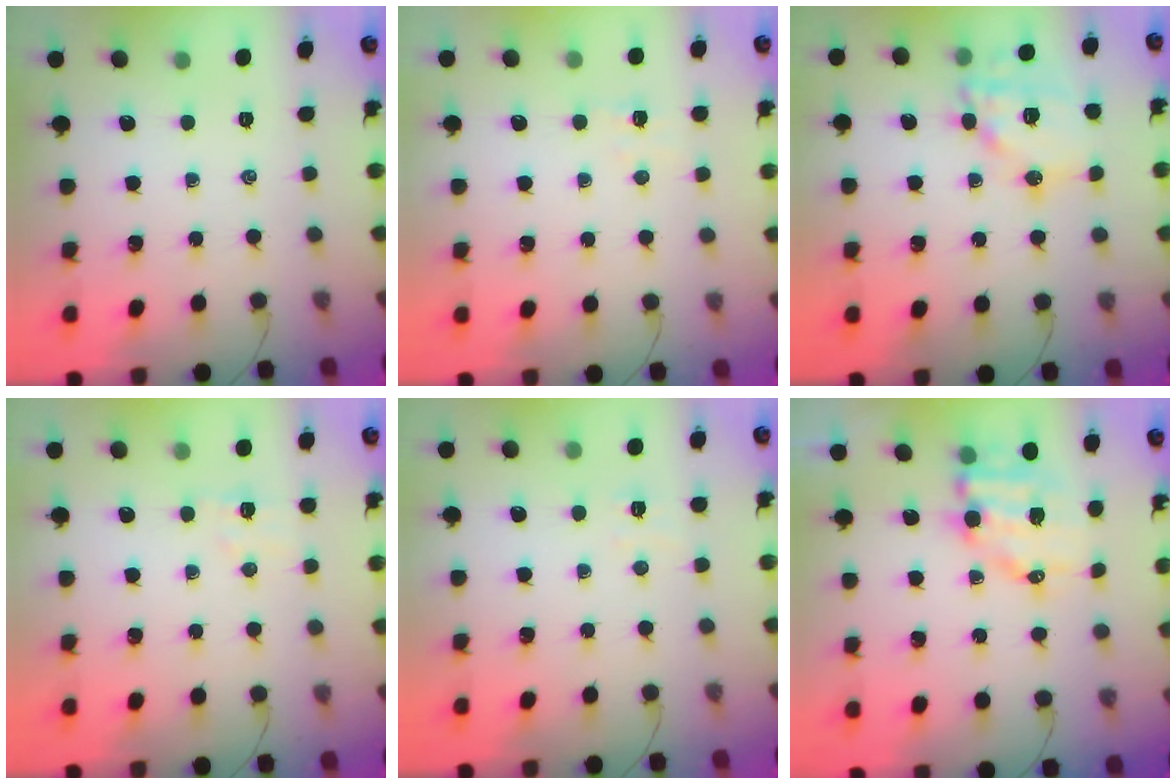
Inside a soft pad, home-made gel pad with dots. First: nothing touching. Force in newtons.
{"total": 3.0, "press": 2.9, "slide": 0.9}
{"total": 12.8, "press": 12.7, "slide": 1.9}
{"total": 5.3, "press": 5.1, "slide": 1.1}
{"total": 4.1, "press": 3.9, "slide": 1.0}
{"total": 9.7, "press": 9.6, "slide": 1.5}